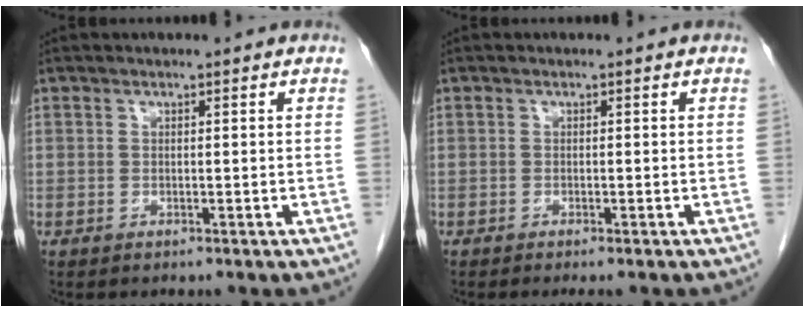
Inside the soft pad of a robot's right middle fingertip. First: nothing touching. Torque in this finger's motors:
{"motor_torque": [0.18, -0.17, 0.04, 0.01]}